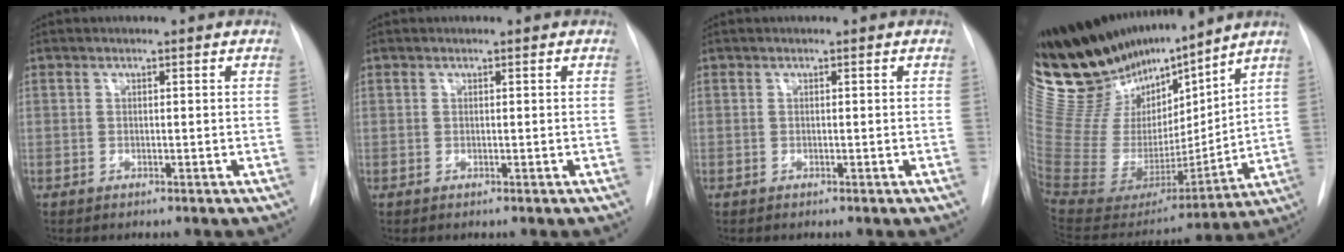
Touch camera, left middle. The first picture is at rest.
{"total": 0.0}
{"total": 0.0}
{"total": 25.0, "force": [21.5, 6.6, 11.0], "torque": [-0.189, -0.015, 0.391]}